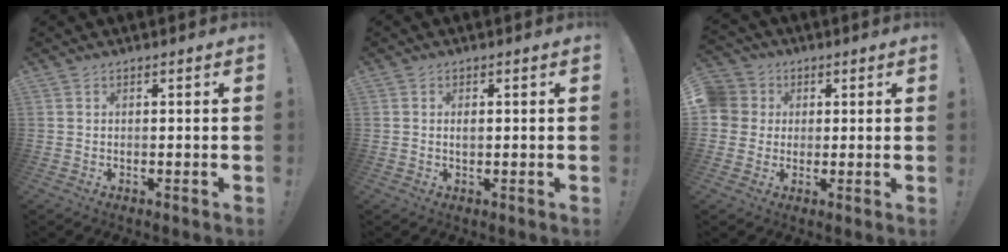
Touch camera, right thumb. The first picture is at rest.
{"total": 0.9, "force": [0.1, 0.6, 0.7], "torque": [-0.012, 0.003, 0.001]}
{"total": 6.8, "force": [0.8, 6.6, 1.6], "torque": [-0.045, 0.006, 0.019]}